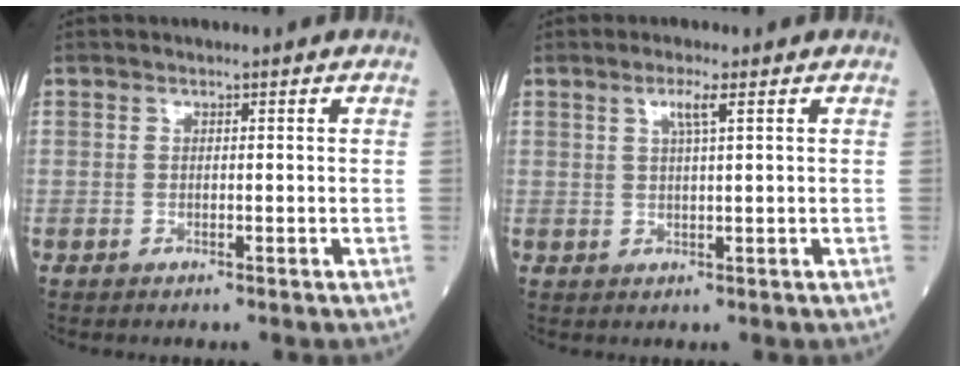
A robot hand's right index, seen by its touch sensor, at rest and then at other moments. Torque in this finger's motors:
{"motor_torque": [0.27, 0.21, 0.18, 0.05]}